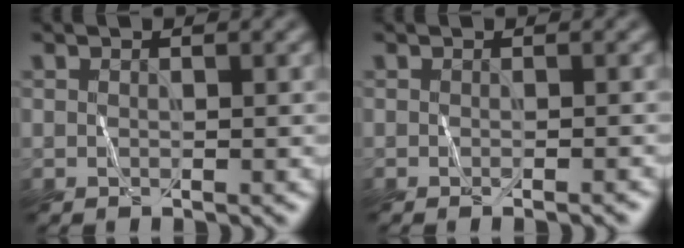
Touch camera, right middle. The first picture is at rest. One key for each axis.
{"total": 0.7, "fx": -0.6, "fy": 0.0, "fz": 0.3, "tx": -0.003, "ty": 0.000, "tz": -0.011}